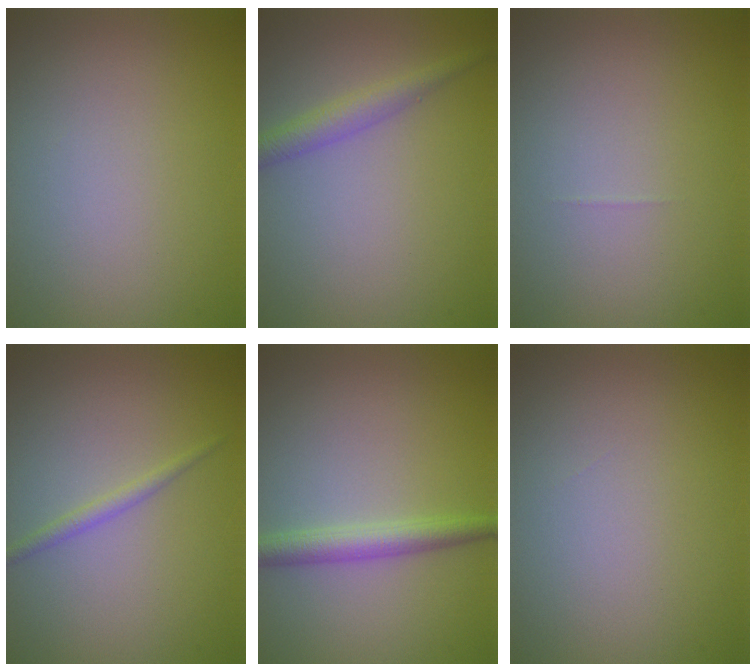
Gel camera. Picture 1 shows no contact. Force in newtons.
{"total": 2.2, "press": 2.2, "slide": 0.1}
{"total": 0.0}
{"total": 1.1, "press": 1.1, "slide": 0.0}
{"total": 2.7, "press": 2.7, "slide": 0.1}
{"total": 0.0}